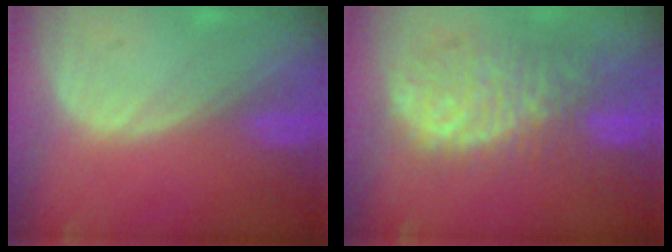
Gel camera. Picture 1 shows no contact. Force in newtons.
{"total": 11.1, "press": 9.6, "slide": 5.6}